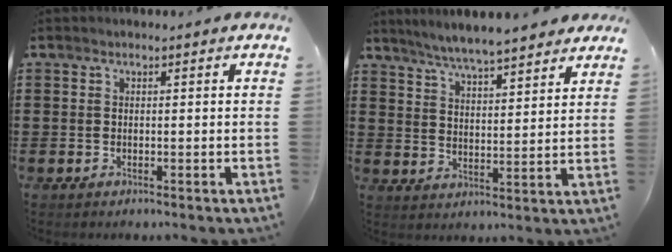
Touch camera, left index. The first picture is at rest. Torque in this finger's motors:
{"motor_torque": [2.14, 0.00, 0.48, 0.21]}